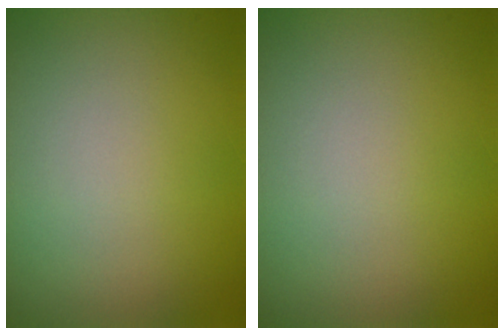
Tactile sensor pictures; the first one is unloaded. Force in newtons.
{"total": 0.0}